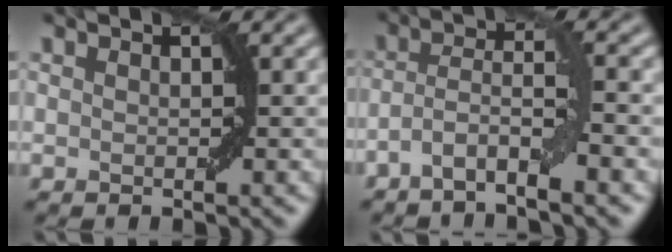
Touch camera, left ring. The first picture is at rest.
{"total": 3.9, "force": [-2.1, 0.5, 3.3], "torque": [-0.061, 0.008, -0.049]}